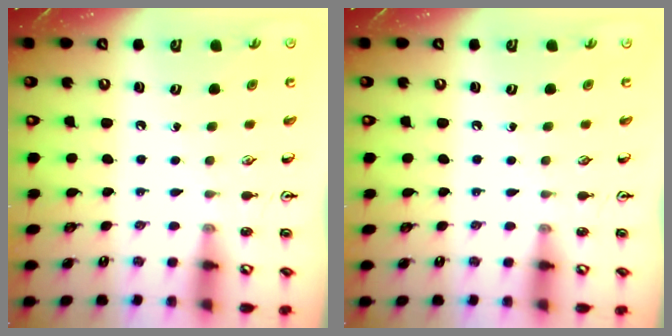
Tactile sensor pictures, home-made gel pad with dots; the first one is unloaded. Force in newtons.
{"total": 0.0}